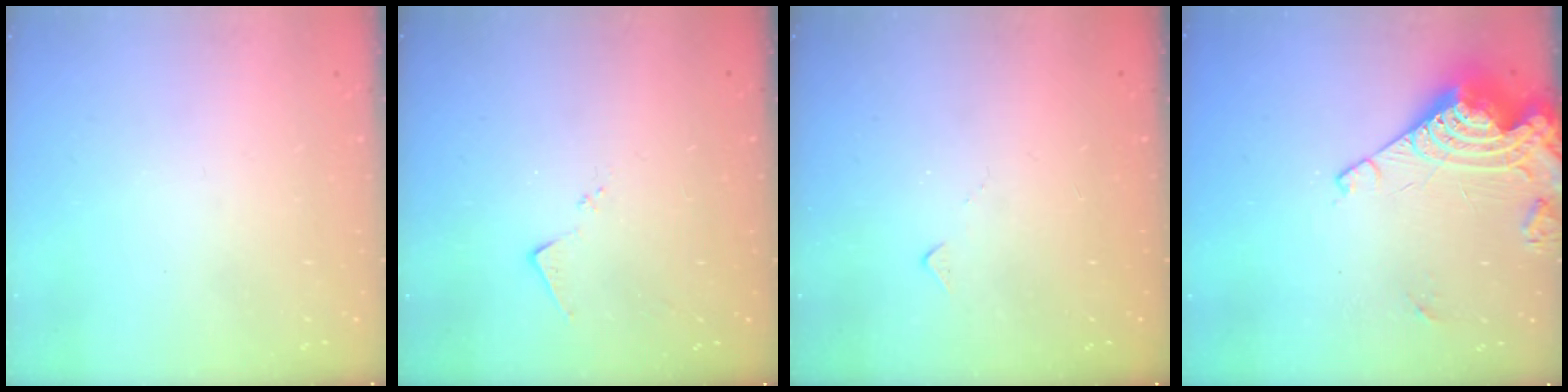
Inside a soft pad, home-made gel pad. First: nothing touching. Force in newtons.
{"total": 7.6, "press": 7.6, "slide": 0.2}
{"total": 5.9, "press": 5.9, "slide": 0.6}
{"total": 15.0, "press": 14.9, "slide": 1.2}